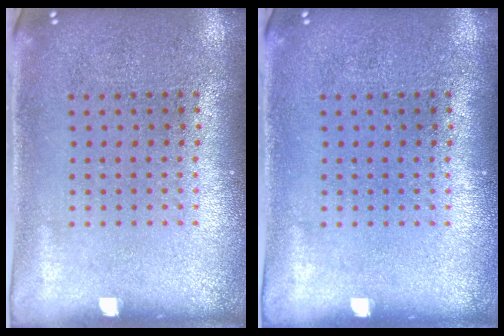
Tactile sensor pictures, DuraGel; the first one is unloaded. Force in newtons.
{"total": 0.0}